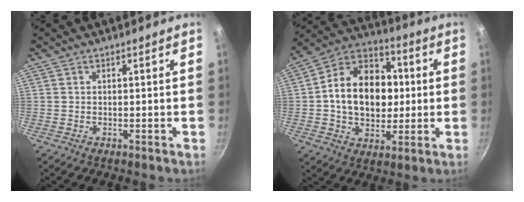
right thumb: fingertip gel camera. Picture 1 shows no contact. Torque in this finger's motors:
{"motor_torque": [-0.08, 0.75, 0.45, 0.39, 0.14]}